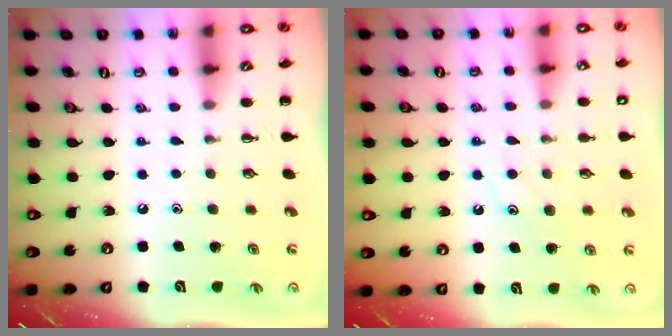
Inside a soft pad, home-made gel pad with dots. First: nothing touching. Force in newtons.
{"total": 9.1, "press": 9.1, "slide": 1.0}